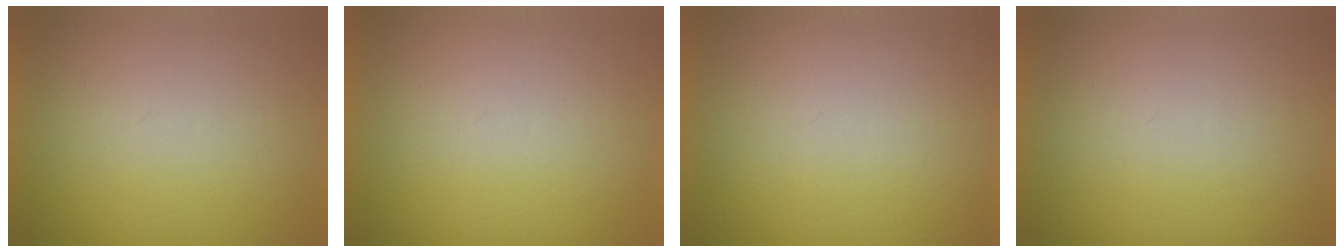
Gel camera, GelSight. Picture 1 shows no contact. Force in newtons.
{"total": 1.2}
{"total": 1.0}
{"total": 0.0}